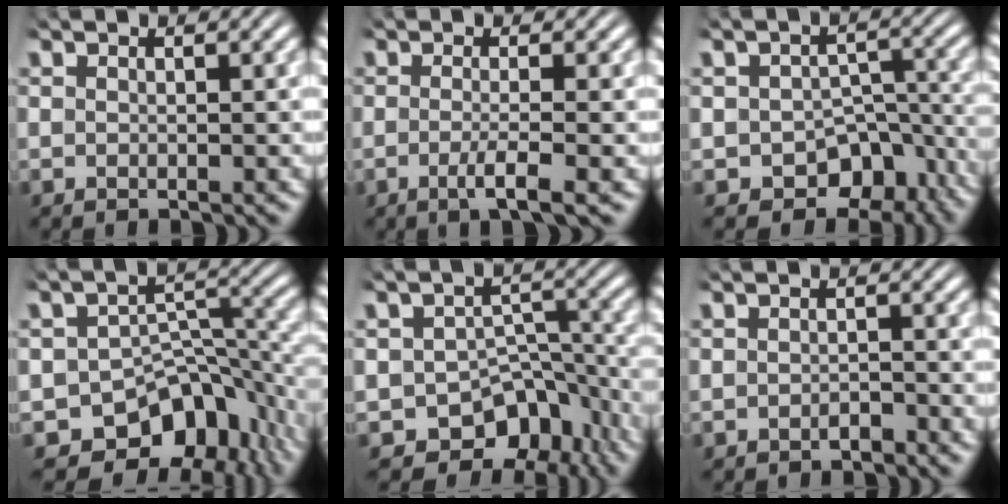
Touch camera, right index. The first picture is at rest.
{"total": 2.8, "force": [-1.4, 0.2, 2.4], "torque": [-0.051, -0.013, -0.024]}
{"total": 10.8, "force": [-6.8, 7.7, 3.2], "torque": [-0.057, -0.043, -0.097]}
{"total": 13.4, "force": [-7.3, 9.3, 6.4], "torque": [-0.111, -0.044, -0.104]}
{"total": 12.2, "force": [-7.3, 8.8, 4.4], "torque": [-0.083, -0.044, -0.108]}
{"total": 1.0, "force": [-0.9, 0.4, 0.2], "torque": [-0.006, 0.000, -0.016]}